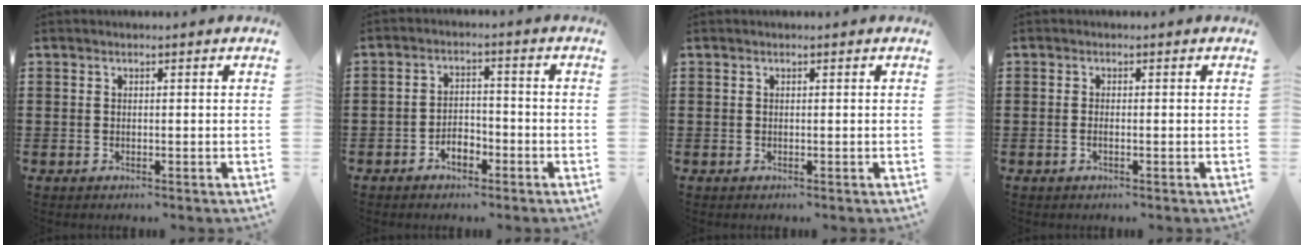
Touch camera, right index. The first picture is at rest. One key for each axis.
{"total": 3.3, "fx": -2.4, "fy": 1.6, "fz": 1.5, "tx": -0.030, "ty": 0.006, "tz": -0.048}
{"total": 0.0}
{"total": 0.7, "fx": -0.3, "fy": 0.0, "fz": 0.6, "tx": -0.014, "ty": -0.007, "tz": -0.004}